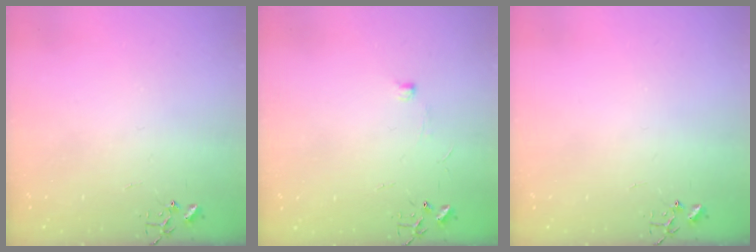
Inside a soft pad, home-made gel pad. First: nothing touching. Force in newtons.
{"total": 4.4, "press": 4.3, "slide": 0.6}
{"total": 0.0}